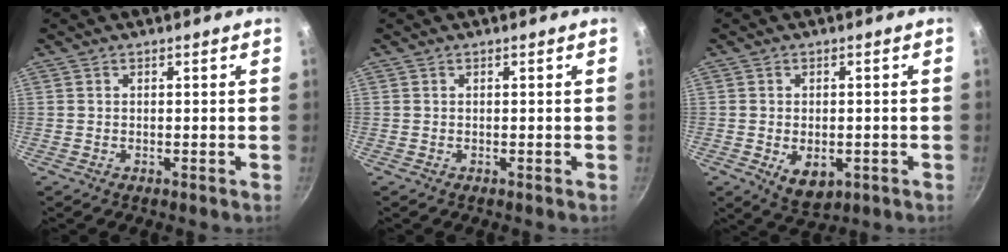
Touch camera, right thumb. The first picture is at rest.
{"total": 0.0}
{"total": 6.1, "force": [-1.6, 3.9, 4.5], "torque": [-0.055, -0.006, -0.013]}